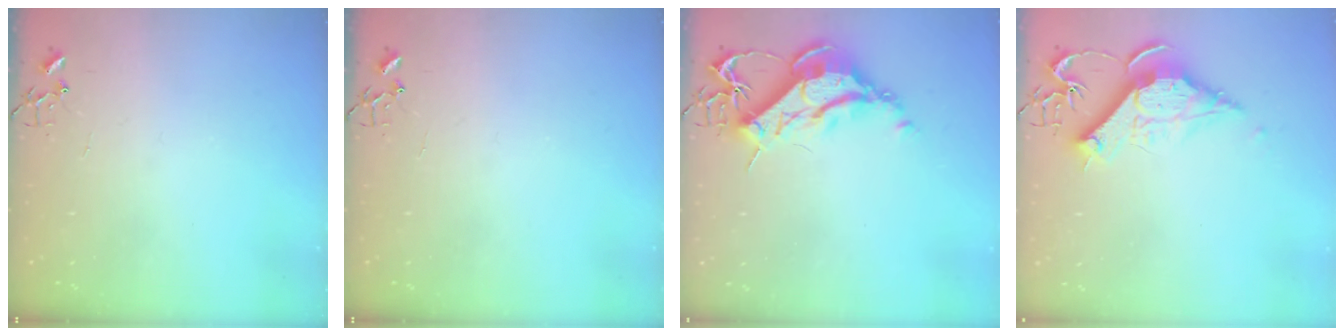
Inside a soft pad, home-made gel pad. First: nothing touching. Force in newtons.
{"total": 0.0}
{"total": 12.9, "press": 12.9, "slide": 1.2}
{"total": 12.6, "press": 12.5, "slide": 1.3}